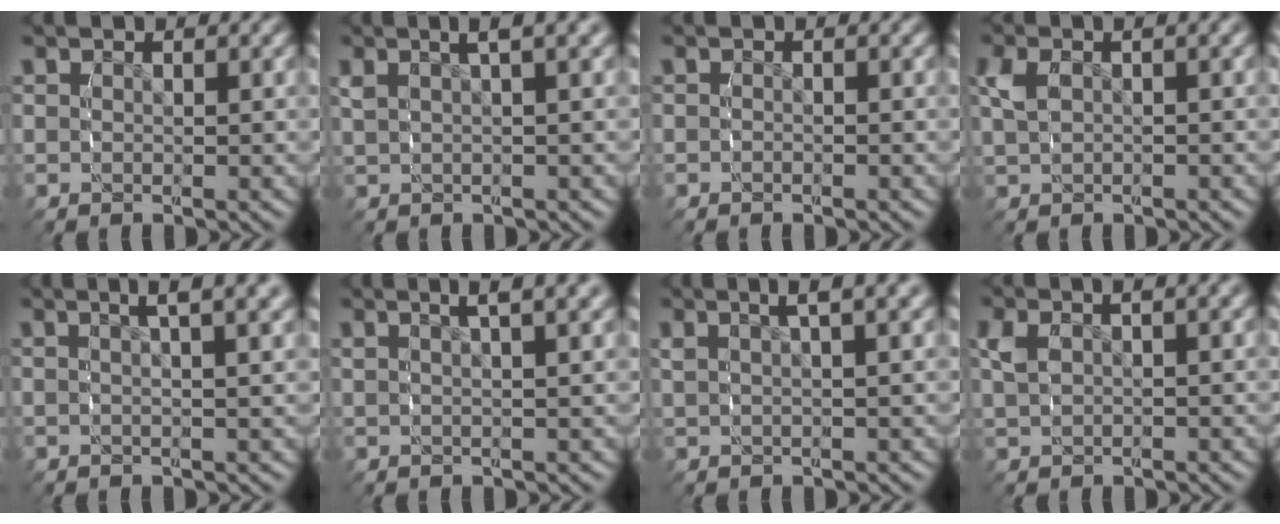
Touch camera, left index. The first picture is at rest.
{"total": 3.9, "force": [1.7, 1.6, 3.2], "torque": [-0.056, 0.017, 0.024]}
{"total": 0.5, "force": [-0.5, 0.0, 0.0], "torque": [0.003, 0.002, -0.010]}
{"total": 2.3, "force": [-0.4, 1.4, 1.8], "torque": [-0.051, 0.002, -0.002]}
{"total": 4.6, "force": [2.7, 1.2, 3.6], "torque": [-0.049, 0.020, 0.034]}
{"total": 4.2, "force": [2.4, 1.1, 3.2], "torque": [-0.047, 0.018, 0.032]}
{"total": 4.2, "force": [2.1, 1.5, 3.3], "torque": [-0.052, 0.021, 0.027]}
{"total": 2.5, "force": [0.0, 1.4, 2.1], "torque": [-0.052, 0.006, 0.003]}